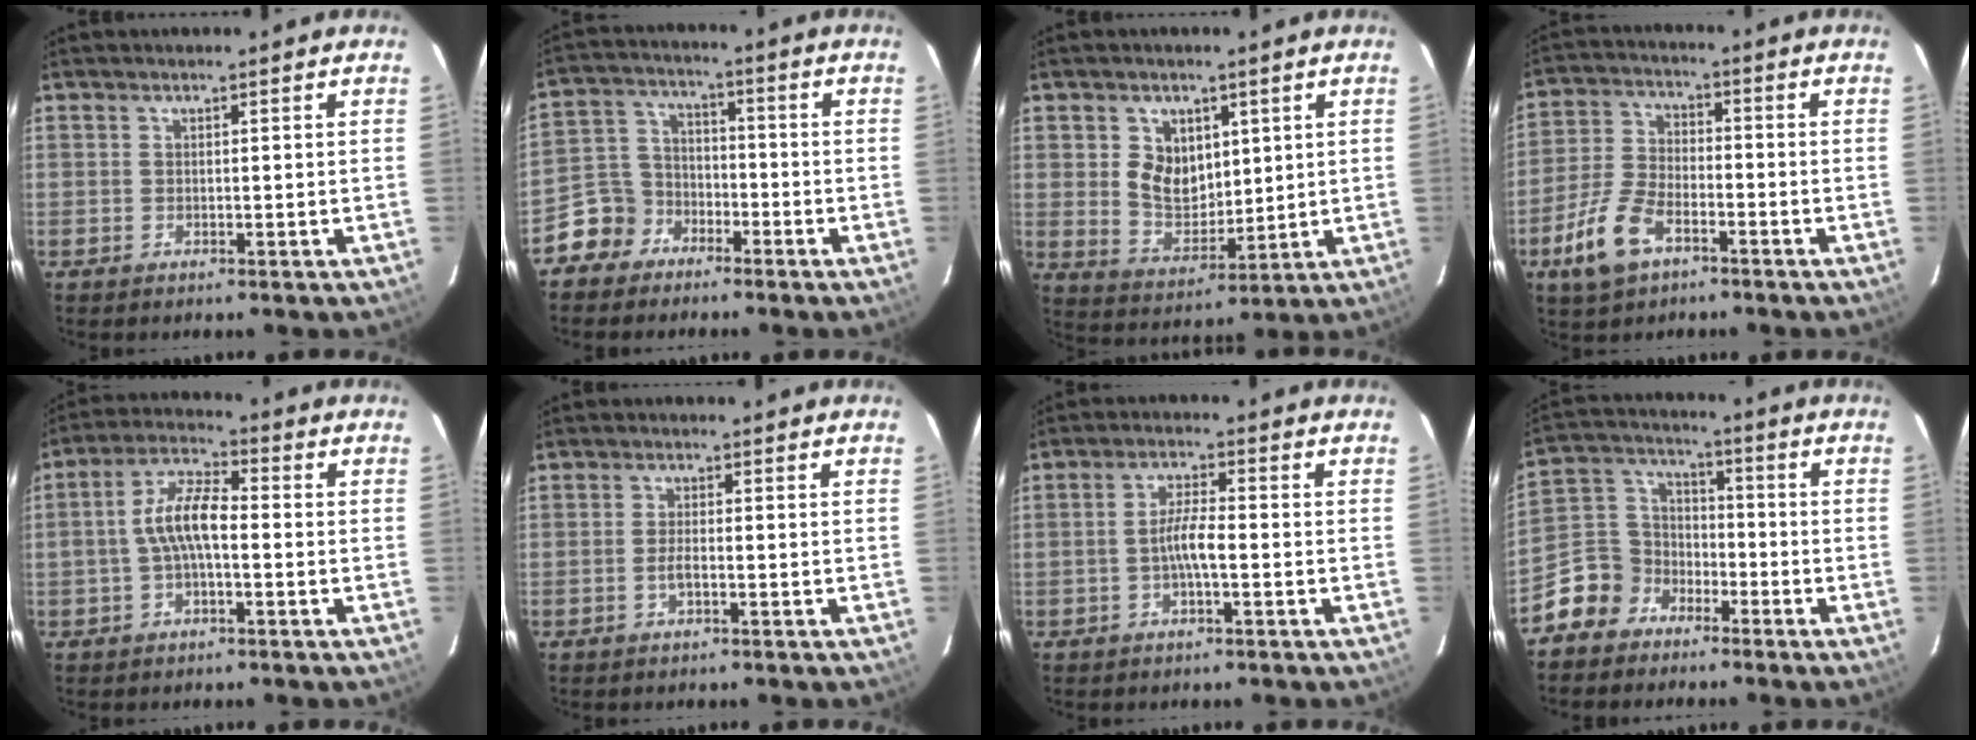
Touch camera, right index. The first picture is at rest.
{"total": 7.7, "force": [-5.1, 5.7, 0.6], "torque": [-0.024, 0.034, -0.103]}
{"total": 8.5, "force": [2.5, 6.4, 4.9], "torque": [-0.091, 0.004, 0.062]}
{"total": 10.5, "force": [-5.8, 5.3, 7.0], "torque": [-0.159, 0.001, -0.111]}
{"total": 7.7, "force": [-1.3, 2.8, 7.0], "torque": [-0.147, 0.019, -0.026]}
{"total": 2.0, "force": [-1.0, 0.4, 1.6], "torque": [-0.035, 0.000, -0.019]}
{"total": 4.4, "force": [-1.3, 0.7, 4.1], "torque": [-0.082, 0.006, -0.025]}
{"total": 9.1, "force": [-6.0, 6.8, 1.2], "torque": [-0.042, 0.045, -0.124]}